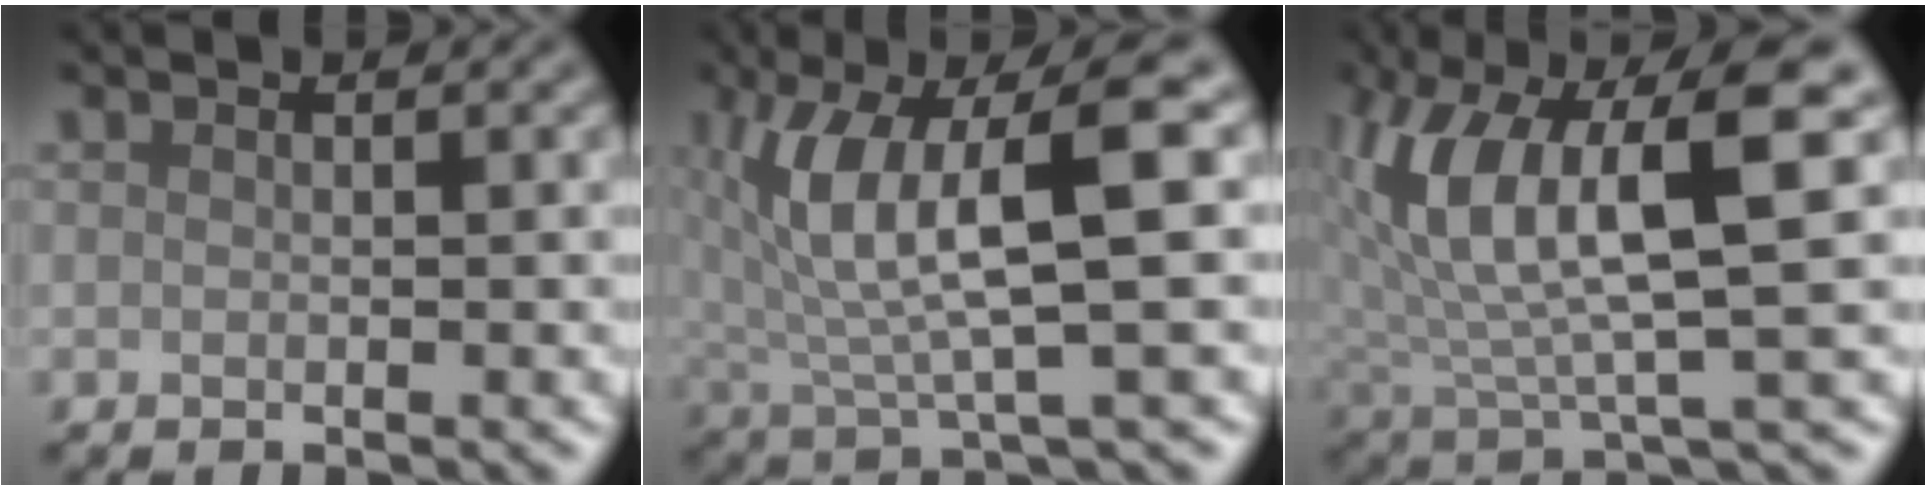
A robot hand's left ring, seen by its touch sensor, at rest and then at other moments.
{"total": 8.9, "force": [2.3, 2.2, 8.3], "torque": [-0.153, 0.002, 0.045]}
{"total": 10.1, "force": [3.3, 2.9, 9.1], "torque": [-0.176, 0.004, 0.061]}